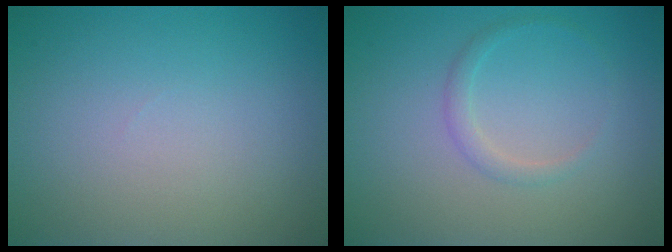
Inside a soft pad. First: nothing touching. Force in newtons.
{"total": 1.2, "press": 1.2, "slide": 0.2}